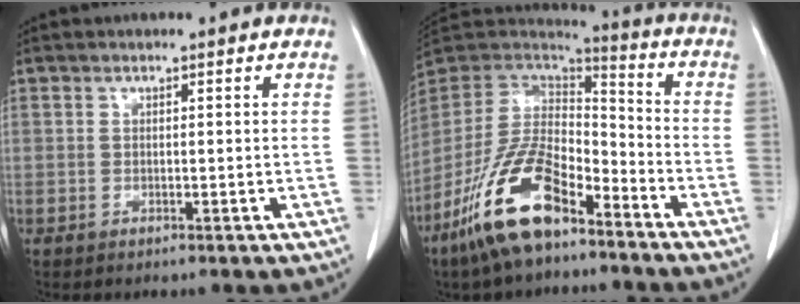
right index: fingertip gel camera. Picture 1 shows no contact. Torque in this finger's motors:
{"motor_torque": [0.01, -0.10, -0.05, -0.16]}